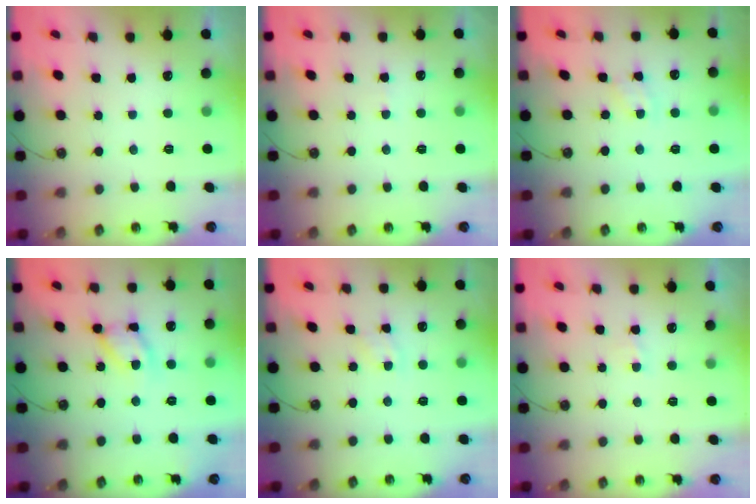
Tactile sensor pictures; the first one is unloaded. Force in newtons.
{"total": 2.8, "press": 2.8, "slide": 0.4}
{"total": 2.2, "press": 2.2, "slide": 0.3}
{"total": 11.6, "press": 11.6, "slide": 1.3}
{"total": 3.6, "press": 3.6, "slide": 0.4}
{"total": 1.6, "press": 1.6, "slide": 0.2}